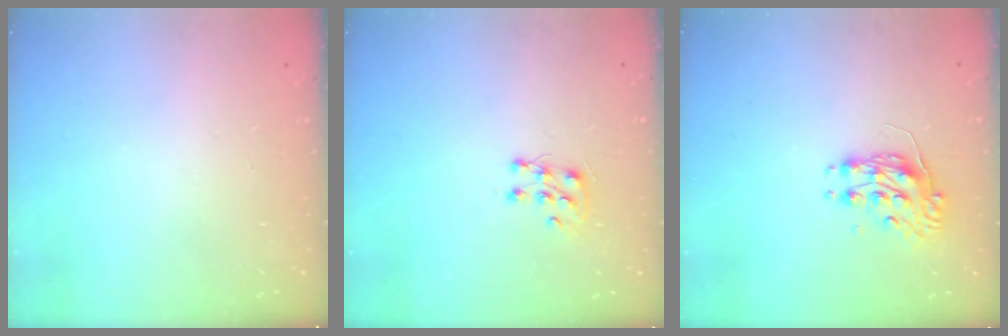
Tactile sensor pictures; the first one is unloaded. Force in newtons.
{"total": 6.8, "press": 6.7, "slide": 0.6}
{"total": 8.2, "press": 8.2, "slide": 0.3}